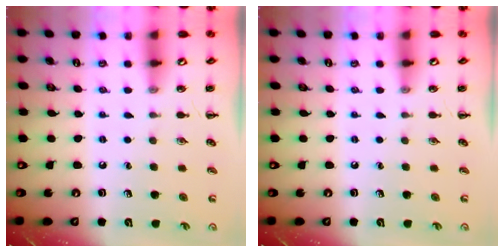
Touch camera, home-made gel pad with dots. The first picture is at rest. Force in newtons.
{"total": 0.0}